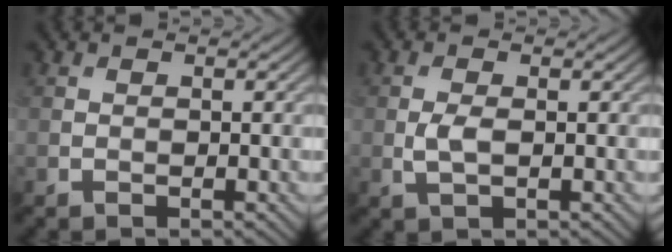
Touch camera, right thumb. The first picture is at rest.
{"total": 2.2, "force": [-0.1, 0.9, 2.0], "torque": [-0.051, -0.002, -0.003]}